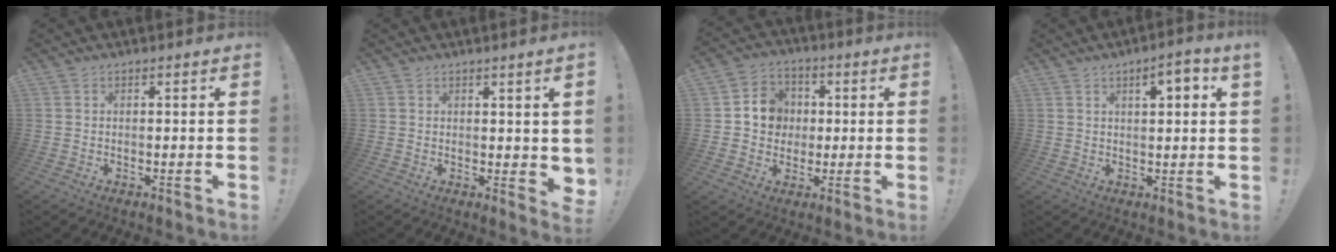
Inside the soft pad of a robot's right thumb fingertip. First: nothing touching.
{"total": 2.5, "force": [1.4, 1.3, 1.5], "torque": [-0.008, -0.009, 0.027]}
{"total": 9.7, "force": [0.9, 9.0, 3.5], "torque": [-0.040, 0.006, 0.024]}
{"total": 4.8, "force": [2.1, 0.9, 4.2], "torque": [-0.053, -0.010, 0.026]}